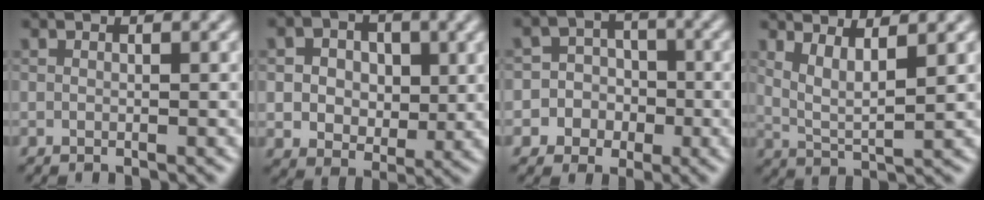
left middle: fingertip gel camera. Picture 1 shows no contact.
{"total": 6.2, "force": [1.3, 4.8, 3.6], "torque": [-0.067, 0.001, 0.008]}
{"total": 6.4, "force": [-2.0, 6.0, 0.7], "torque": [0.008, 0.005, -0.068]}
{"total": 3.6, "force": [2.1, 1.1, 2.8], "torque": [-0.057, -0.014, 0.039]}